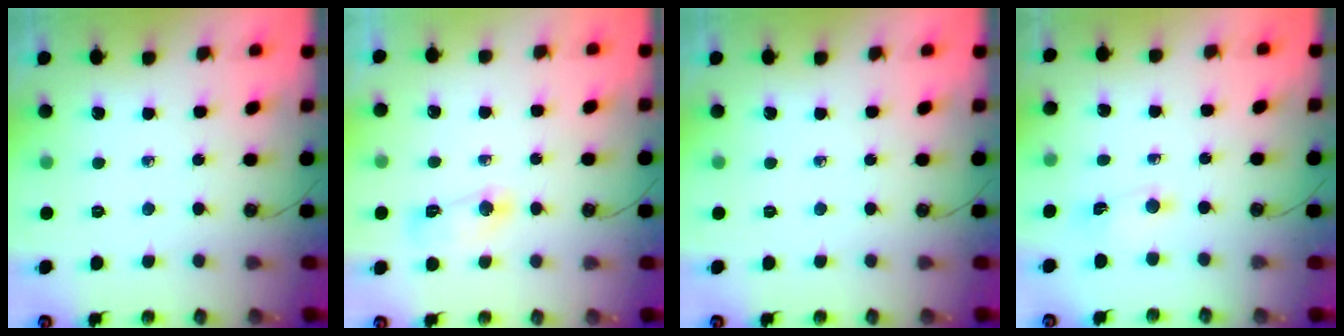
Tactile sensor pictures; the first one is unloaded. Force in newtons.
{"total": 5.5, "press": 5.4, "slide": 0.7}
{"total": 0.0}
{"total": 1.6, "press": 1.3, "slide": 0.9}